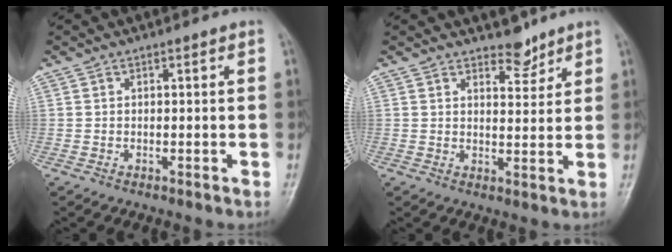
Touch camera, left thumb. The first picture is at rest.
{"total": 3.8, "force": [3.3, 1.7, 1.1], "torque": [0.003, -0.027, 0.051]}